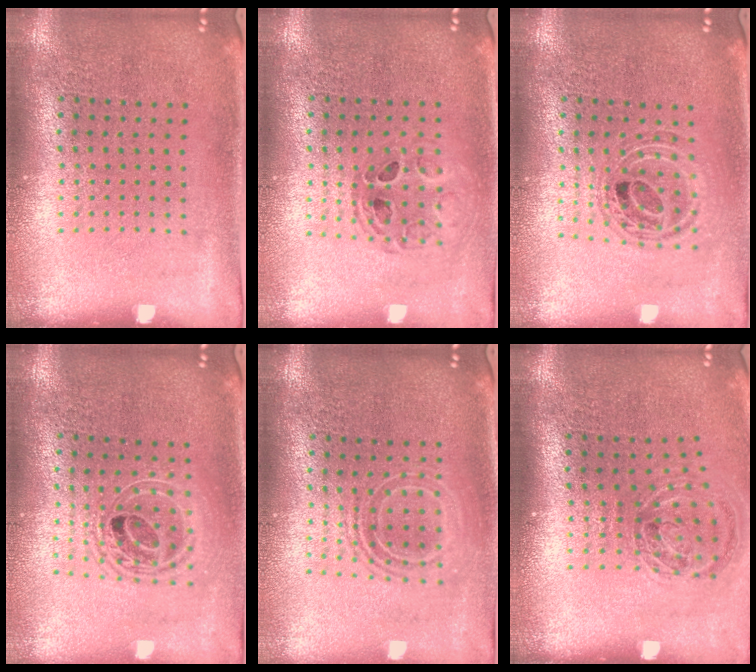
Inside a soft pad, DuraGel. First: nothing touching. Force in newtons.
{"total": 0.8, "press": 0.8, "slide": 0.0}
{"total": 0.9, "press": 0.9, "slide": 0.2}
{"total": 1.7, "press": 1.4, "slide": 1.0}
{"total": 1.8, "press": 1.3, "slide": 1.1}
{"total": 1.2, "press": 1.0, "slide": 0.6}